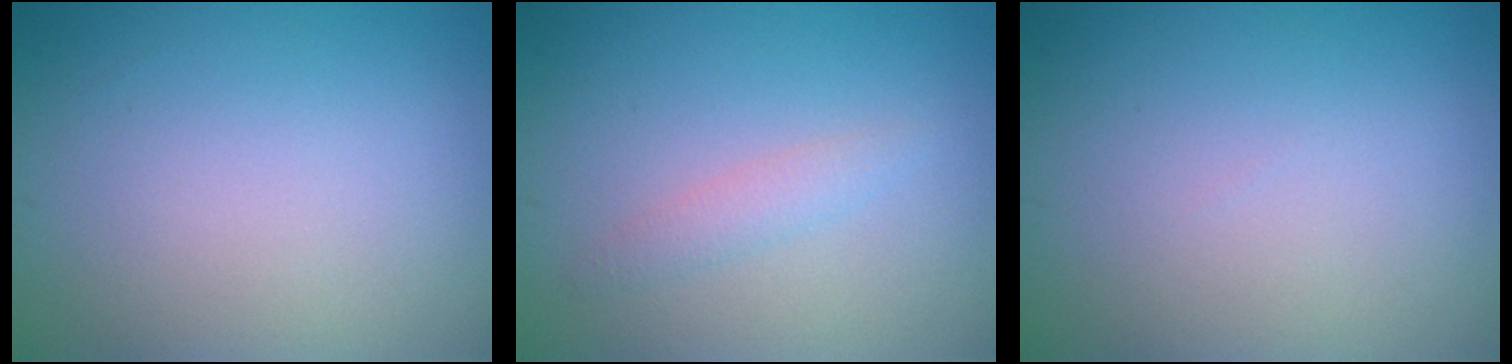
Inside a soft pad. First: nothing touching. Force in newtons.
{"total": 1.3, "press": 1.3, "slide": 0.0}
{"total": 0.0}